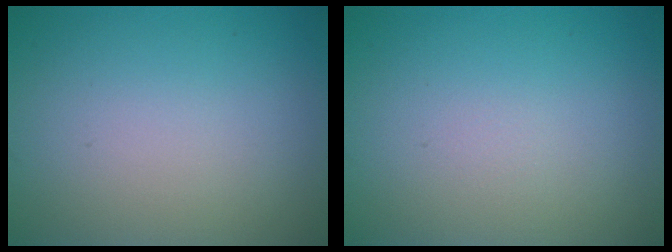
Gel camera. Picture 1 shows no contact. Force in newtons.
{"total": 0.0}